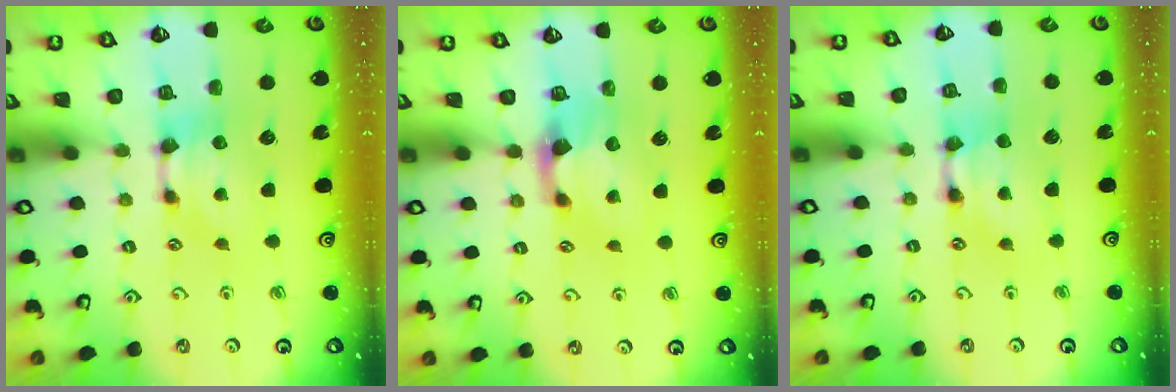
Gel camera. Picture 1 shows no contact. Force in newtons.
{"total": 1.2, "press": 0.9, "slide": 0.9}
{"total": 1.9, "press": 1.9, "slide": 0.2}